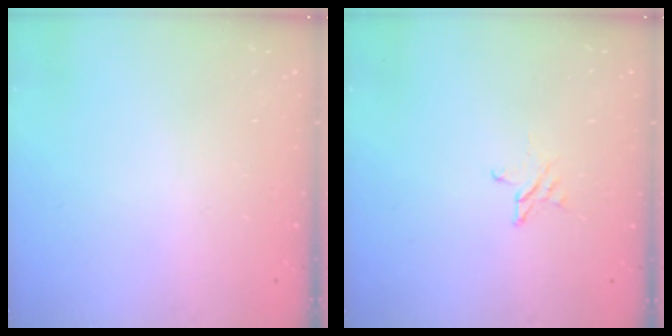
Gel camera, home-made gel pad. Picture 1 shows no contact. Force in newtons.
{"total": 2.7, "press": 2.7, "slide": 0.2}